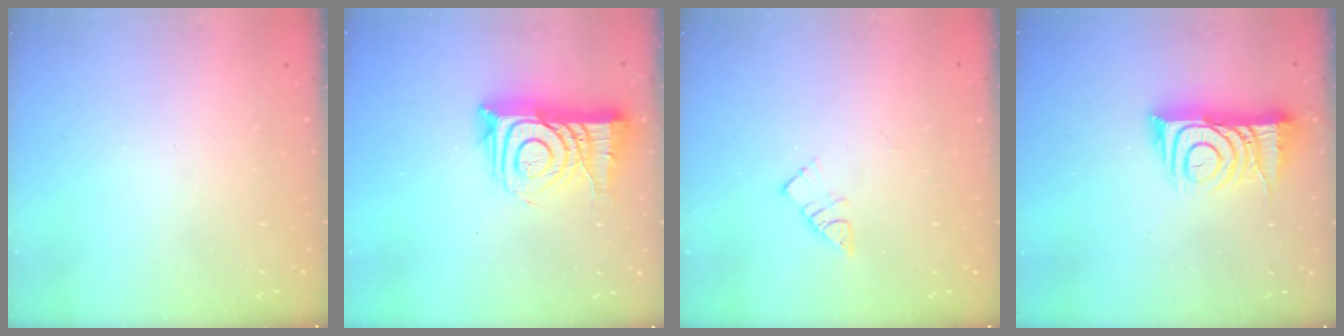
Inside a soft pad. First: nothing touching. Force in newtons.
{"total": 14.4, "press": 14.4, "slide": 1.1}
{"total": 5.7, "press": 5.6, "slide": 0.6}
{"total": 11.5, "press": 11.4, "slide": 1.1}